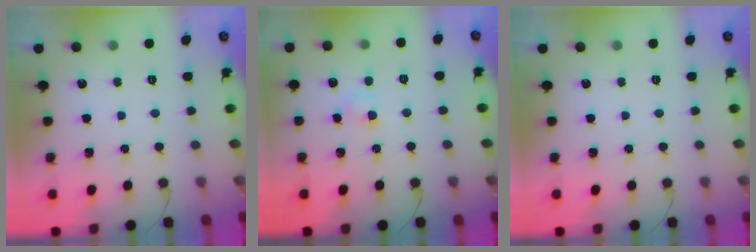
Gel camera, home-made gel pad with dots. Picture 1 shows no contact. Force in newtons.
{"total": 3.0, "press": 2.8, "slide": 1.0}
{"total": 0.0}